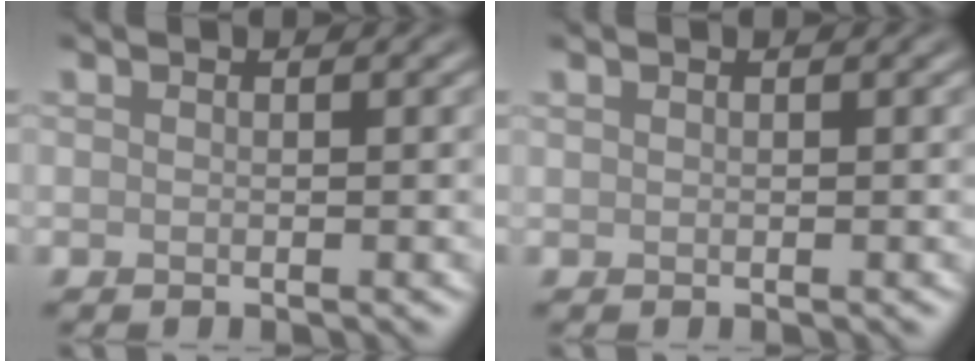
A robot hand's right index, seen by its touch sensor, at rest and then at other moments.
{"total": 0.0}